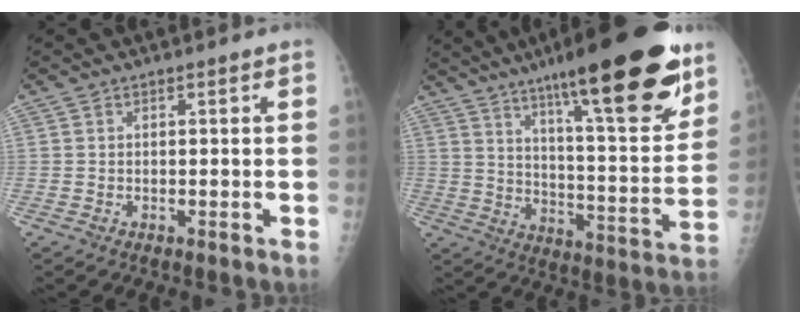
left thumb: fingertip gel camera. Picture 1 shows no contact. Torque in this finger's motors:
{"motor_torque": [2.96, 1.67, 1.81, -0.97, 0.45]}